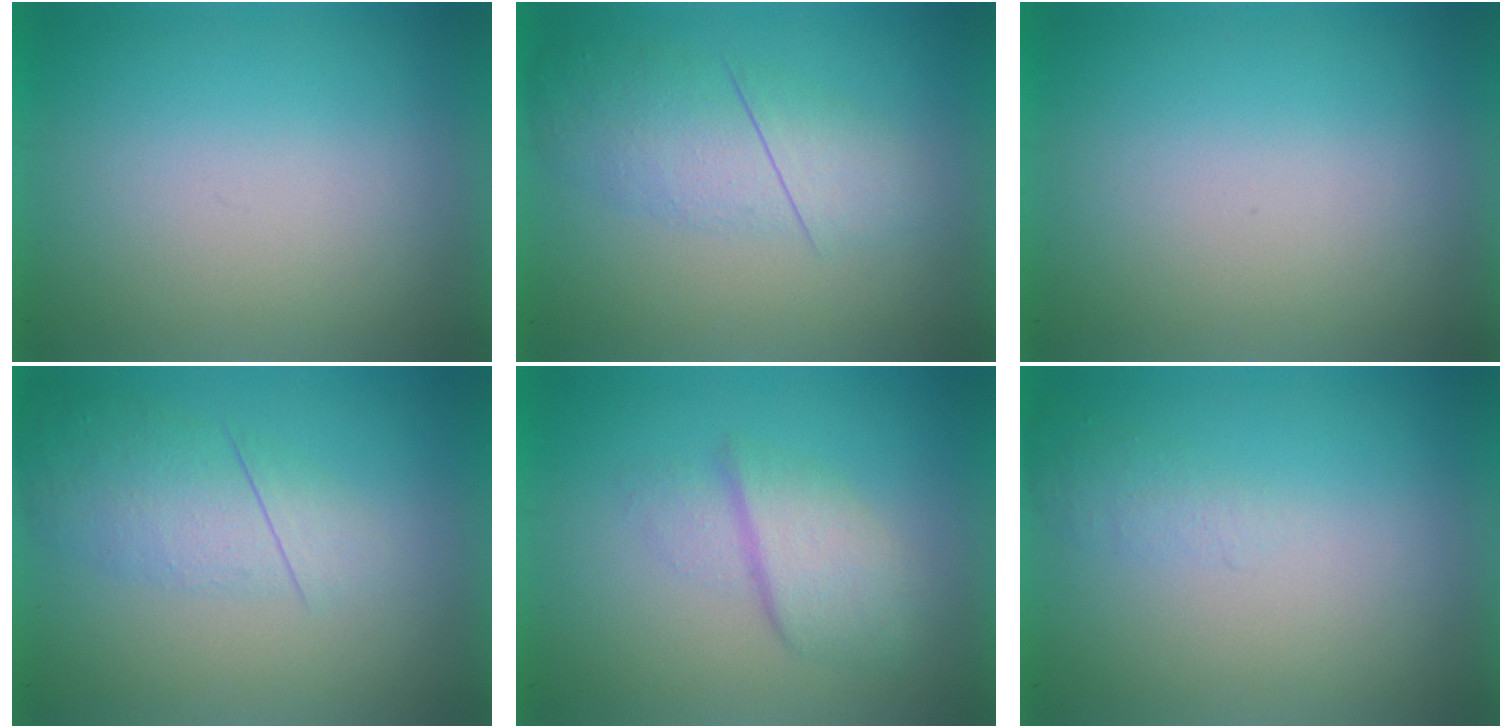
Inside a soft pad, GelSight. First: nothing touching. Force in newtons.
{"total": 2.8}
{"total": 0.0}
{"total": 2.8}
{"total": 2.7}
{"total": 1.1}